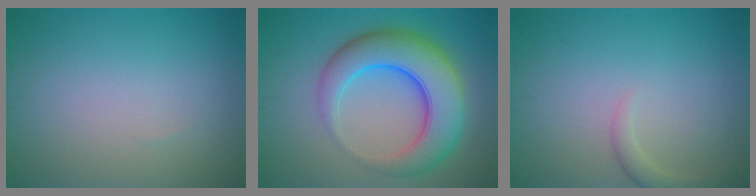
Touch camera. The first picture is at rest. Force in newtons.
{"total": 8.7, "press": 8.7, "slide": 0.1}
{"total": 1.5, "press": 1.5, "slide": 0.2}